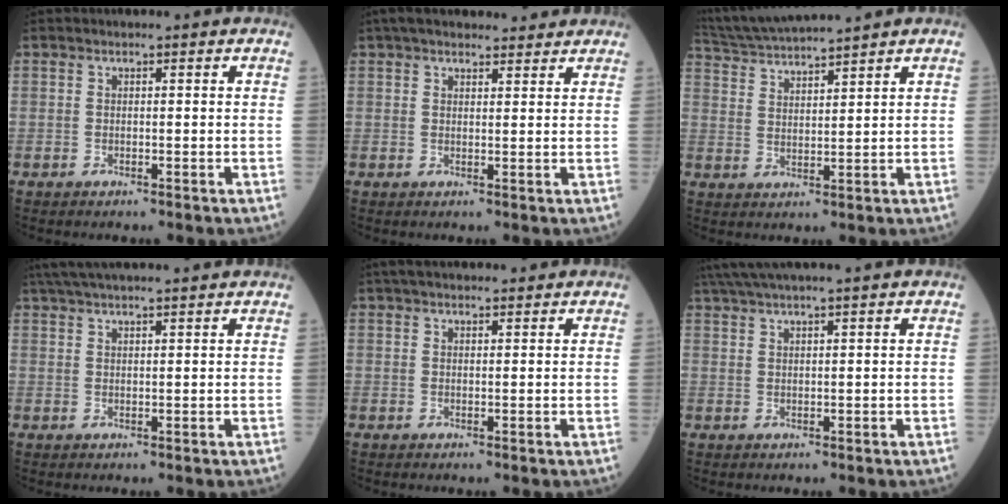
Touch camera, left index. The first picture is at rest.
{"total": 11.1, "force": [9.7, 2.8, 4.5], "torque": [-0.055, 0.034, 0.135]}
{"total": 9.3, "force": [8.7, -1.4, 3.1], "torque": [-0.063, 0.014, 0.161]}
{"total": 12.5, "force": [11.0, 0.3, 5.9], "torque": [-0.105, 0.038, 0.161]}
{"total": 7.7, "force": [6.7, 1.5, 3.4], "torque": [-0.048, 0.033, 0.102]}
{"total": 8.2, "force": [7.1, -1.2, 4.1], "torque": [-0.069, 0.030, 0.108]}